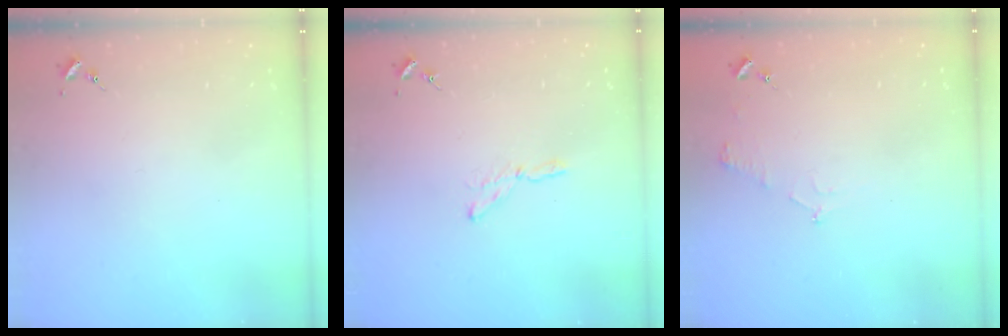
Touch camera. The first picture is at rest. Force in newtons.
{"total": 3.5, "press": 3.5, "slide": 0.4}
{"total": 5.9, "press": 5.9, "slide": 0.7}